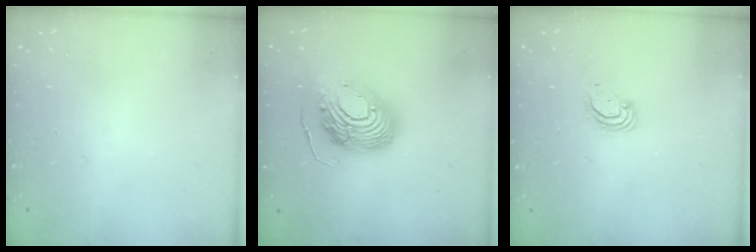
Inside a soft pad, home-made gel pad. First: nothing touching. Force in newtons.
{"total": 17.3, "press": 17.2, "slide": 1.6}
{"total": 2.9, "press": 2.9, "slide": 0.3}